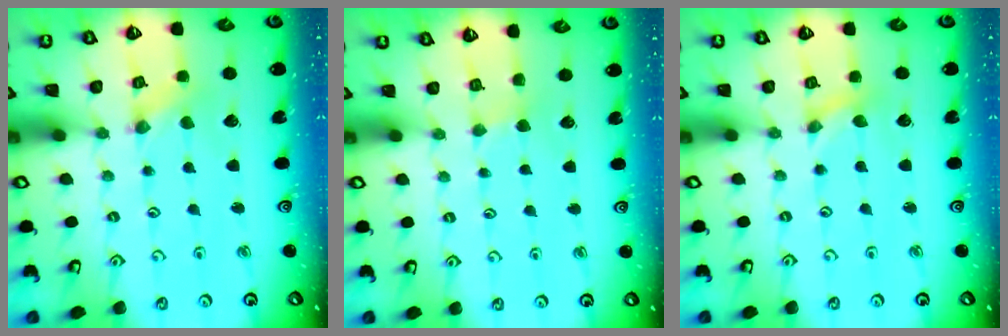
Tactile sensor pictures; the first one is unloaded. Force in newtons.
{"total": 2.2, "press": 2.2, "slide": 0.4}
{"total": 0.0}